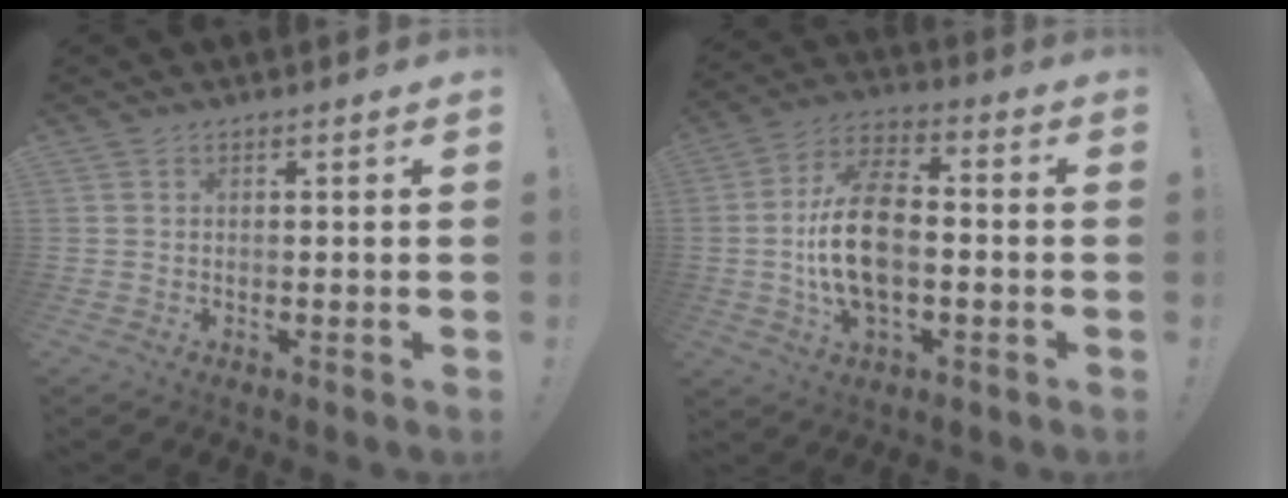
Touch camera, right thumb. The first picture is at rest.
{"total": 16.1, "force": [-1.5, 9.2, 13.1], "torque": [-0.245, 0.006, -0.029]}